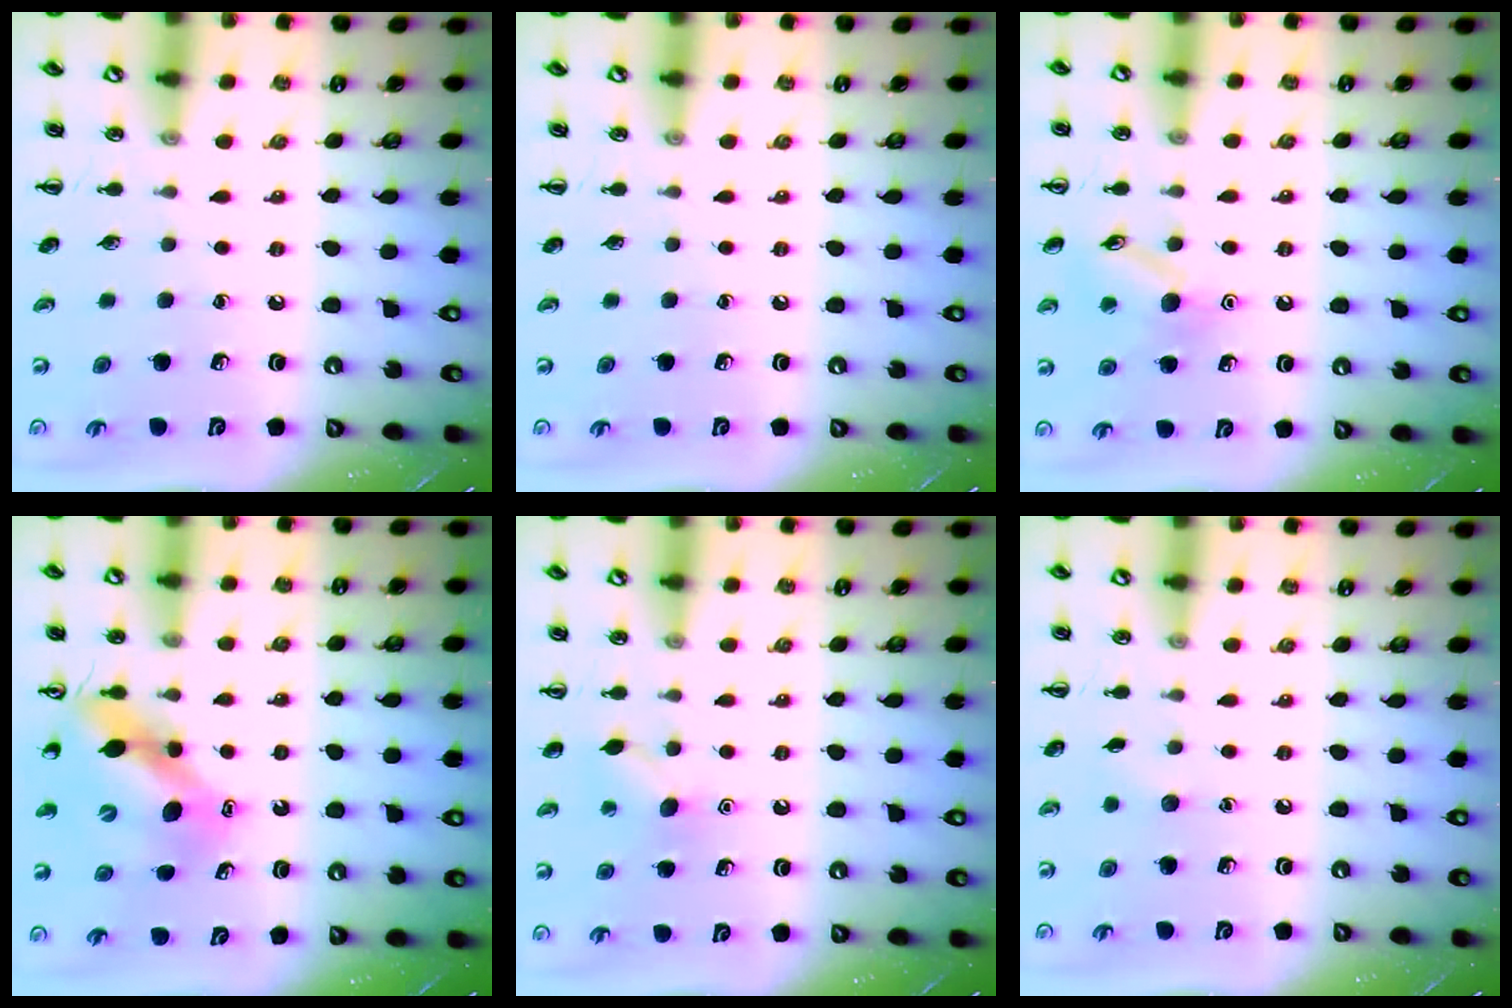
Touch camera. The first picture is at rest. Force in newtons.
{"total": 0.0}
{"total": 10.1, "press": 10.0, "slide": 0.9}
{"total": 10.7, "press": 10.2, "slide": 3.1}
{"total": 7.4, "press": 7.3, "slide": 1.6}
{"total": 3.9, "press": 3.7, "slide": 1.1}